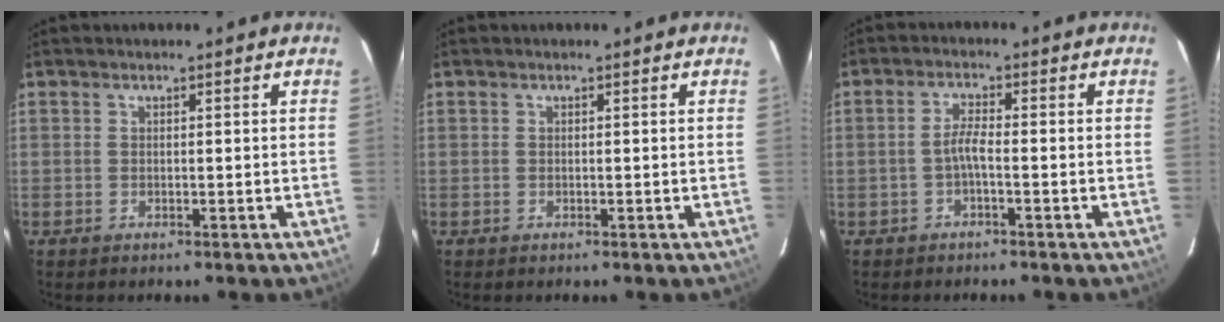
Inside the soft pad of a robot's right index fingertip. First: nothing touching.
{"total": 0.0}
{"total": 2.5, "force": [-1.2, 0.1, 2.2], "torque": [-0.047, 0.006, -0.026]}